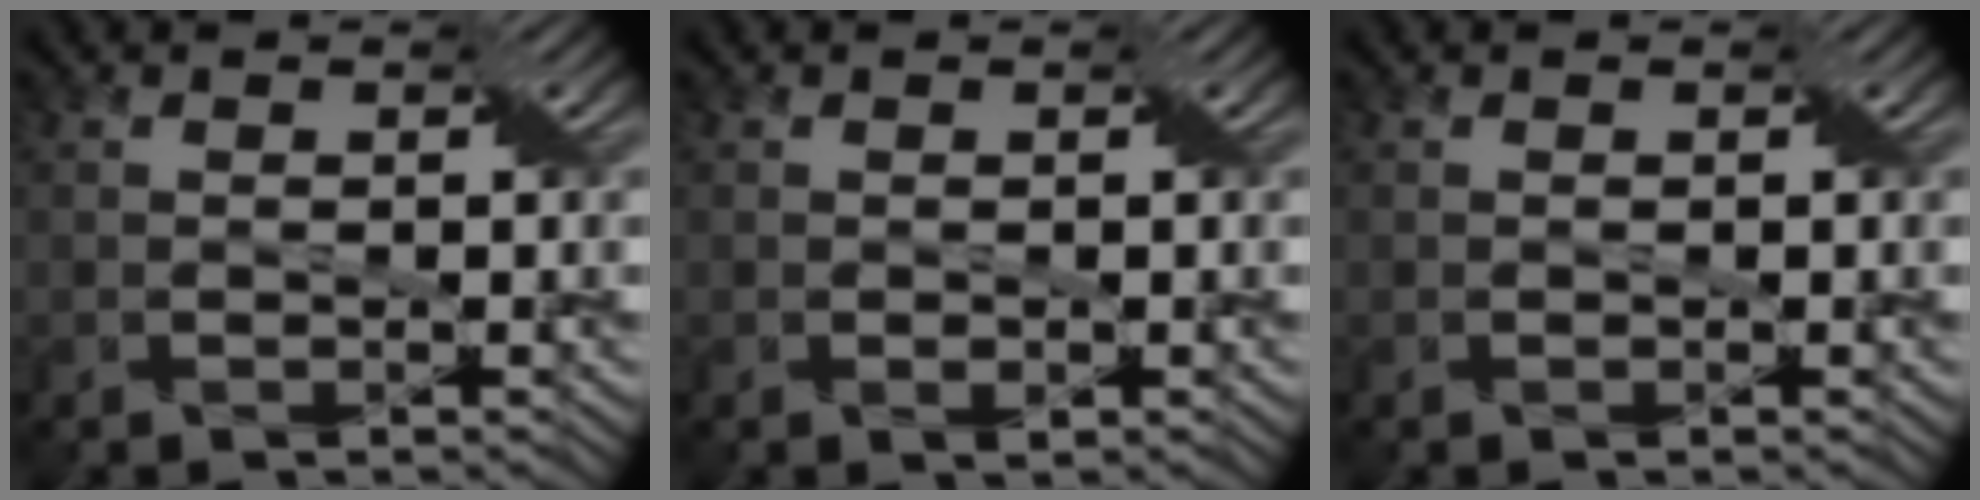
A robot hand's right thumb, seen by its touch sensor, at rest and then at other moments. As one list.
[{"total": 0.6, "force": [-0.1, 0.3, 0.5], "torque": [-0.007, -0.002, -0.001]}, {"total": 0.0}]